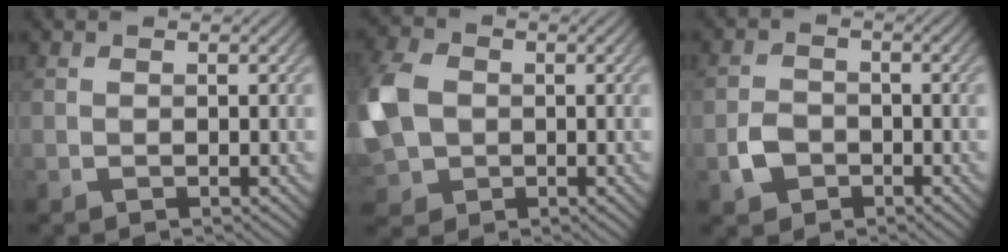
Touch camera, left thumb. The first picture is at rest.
{"total": 9.2, "force": [0.0, 7.1, 5.8], "torque": [-0.175, -0.005, -0.007]}
{"total": 3.2, "force": [-1.5, 2.4, 1.4], "torque": [-0.032, -0.002, -0.032]}